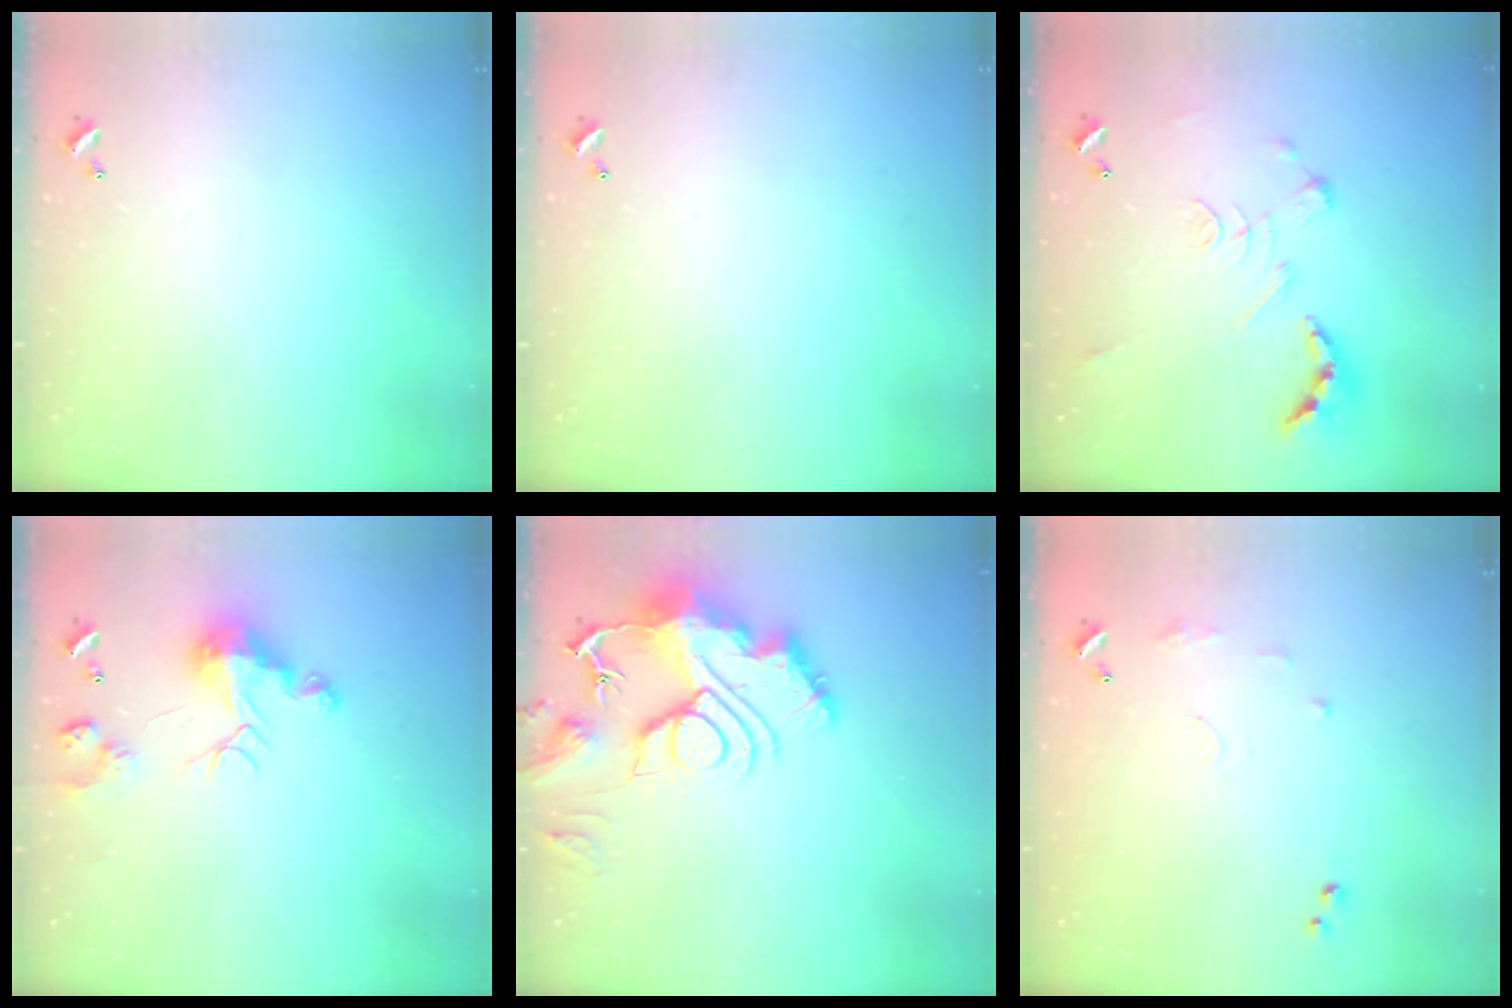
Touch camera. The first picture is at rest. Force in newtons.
{"total": 0.0}
{"total": 2.5, "press": 2.0, "slide": 1.5}
{"total": 8.7, "press": 8.6, "slide": 0.2}
{"total": 17.8, "press": 17.8, "slide": 1.8}
{"total": 8.3, "press": 8.3, "slide": 0.8}